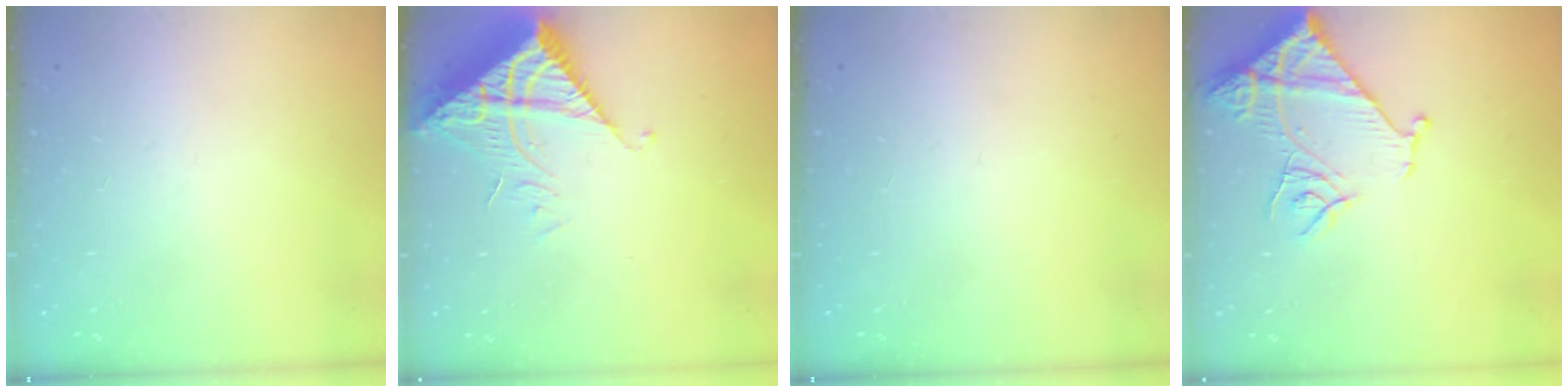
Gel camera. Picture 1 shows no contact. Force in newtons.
{"total": 9.1, "press": 9.1, "slide": 0.9}
{"total": 0.0}
{"total": 13.0, "press": 13.0, "slide": 1.1}